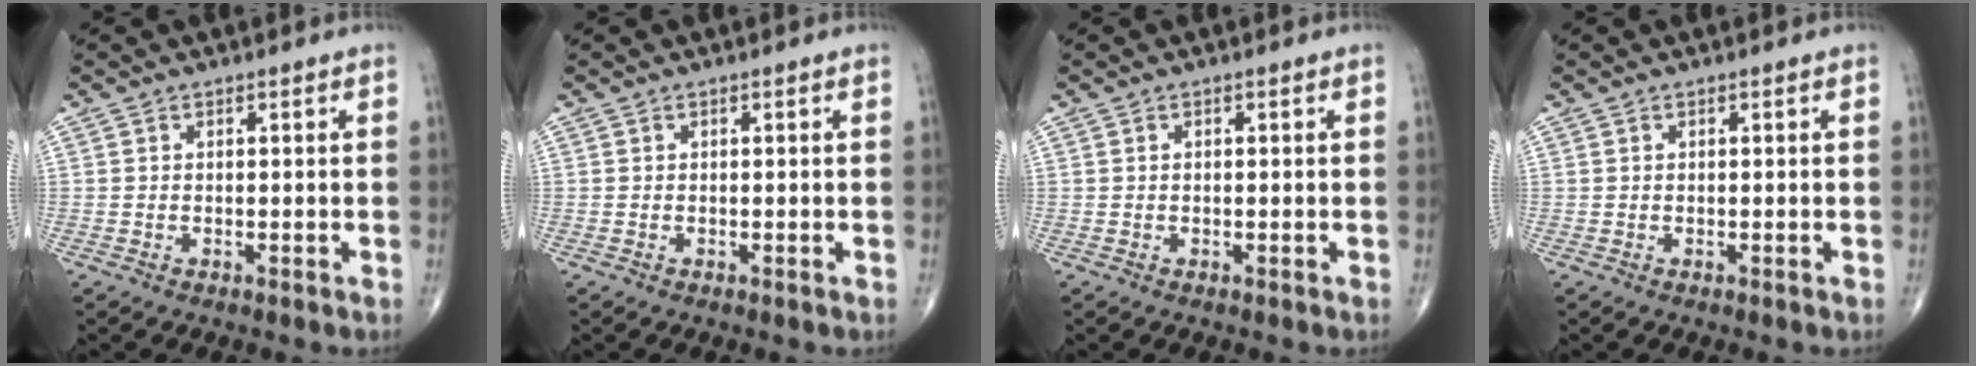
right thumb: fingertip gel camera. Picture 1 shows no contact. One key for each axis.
{"total": 0.0}
{"total": 0.0}
{"total": 0.0}